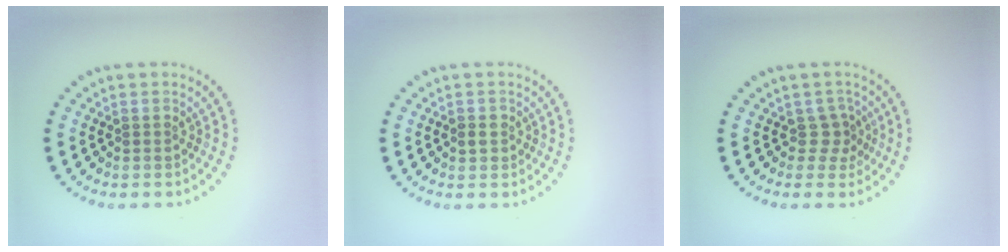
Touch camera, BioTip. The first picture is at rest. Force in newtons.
{"total": 1.2, "press": 1.2, "slide": 0.4}
{"total": 1.9, "press": 1.3, "slide": 1.4}